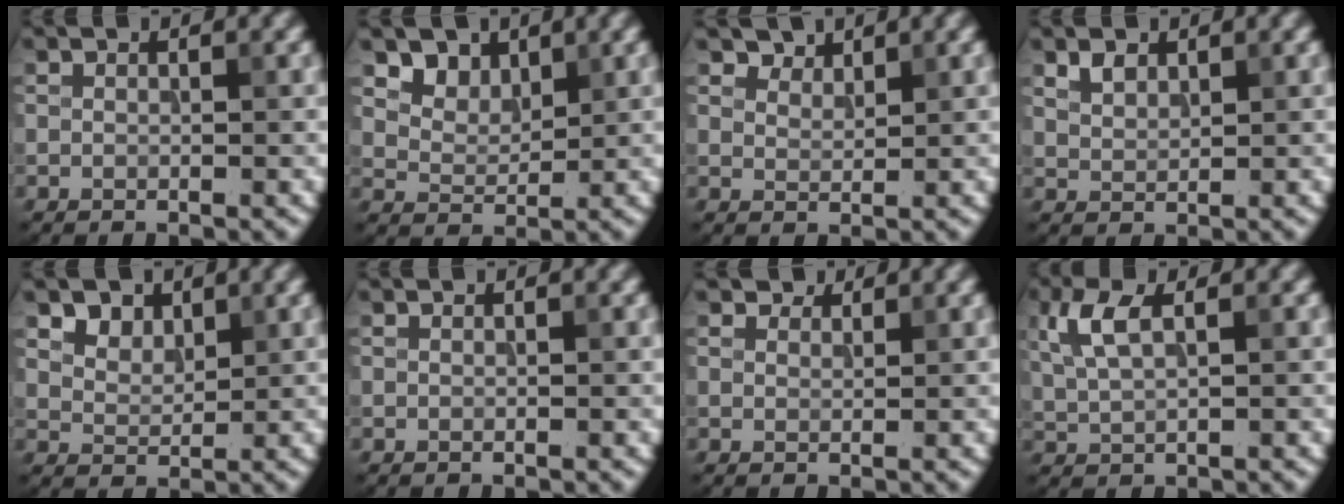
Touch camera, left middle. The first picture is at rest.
{"total": 3.1, "force": [2.1, 2.1, 1.1], "torque": [-0.031, -0.022, 0.052]}
{"total": 2.1, "force": [2.0, 0.8, 0.3], "torque": [-0.013, -0.008, 0.039]}
{"total": 1.5, "force": [1.1, 0.9, 0.6], "torque": [-0.013, 0.002, 0.025]}
{"total": 3.1, "force": [2.1, 2.0, 1.2], "torque": [-0.034, -0.013, 0.053]}
{"total": 0.0}
{"total": 1.6, "force": [1.4, 0.6, 0.2], "torque": [-0.009, -0.003, 0.015]}
{"total": 3.6, "force": [1.3, 1.6, 2.9], "torque": [-0.068, 0.007, 0.027]}